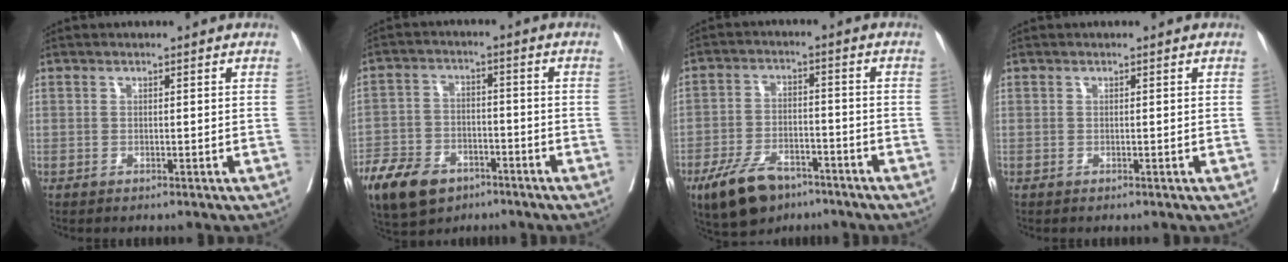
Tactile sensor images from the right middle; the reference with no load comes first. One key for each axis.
{"total": 12.5, "fx": -7.9, "fy": 7.3, "fz": 6.3, "tx": -0.138, "ty": -0.004, "tz": -0.134}
{"total": 9.3, "fx": -6.2, "fy": 4.5, "fz": 5.3, "tx": -0.106, "ty": -0.006, "tz": -0.106}
{"total": 0.0}